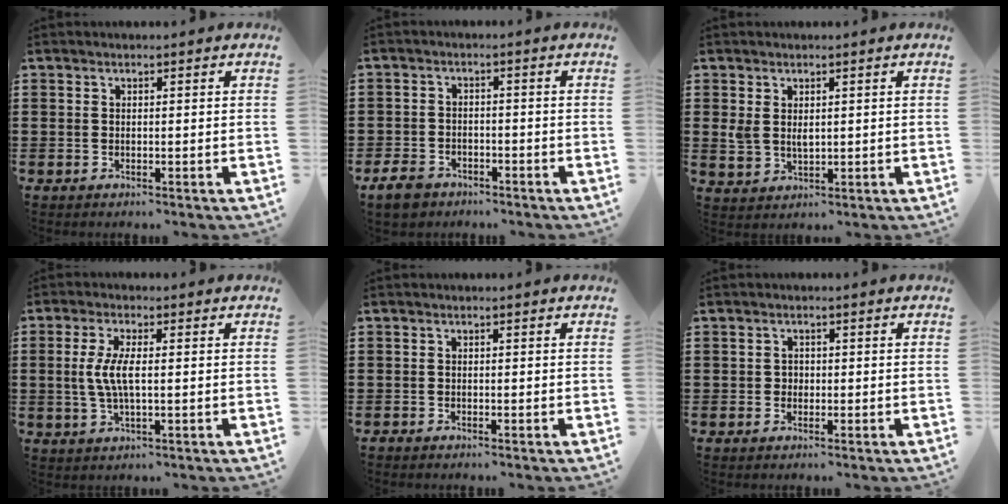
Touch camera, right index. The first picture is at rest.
{"total": 3.3, "force": [-2.8, 1.6, 1.0], "torque": [-0.029, 0.004, -0.057]}
{"total": 2.8, "force": [0.8, 1.9, 1.9], "torque": [-0.040, 0.006, 0.015]}
{"total": 5.0, "force": [-0.1, 1.4, 4.8], "torque": [-0.109, -0.008, -0.009]}
{"total": 0.7, "force": [-0.7, 0.2, 0.0], "torque": [-0.002, 0.001, -0.015]}
{"total": 1.1, "force": [-0.3, 1.0, 0.3], "torque": [-0.009, 0.002, -0.006]}